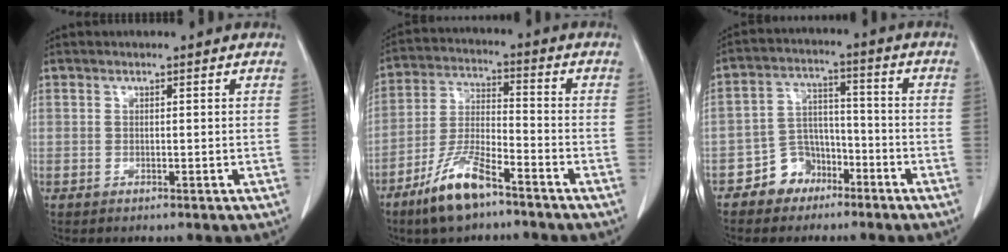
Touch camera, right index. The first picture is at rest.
{"total": 10.3, "force": [-7.1, 2.5, 7.1], "torque": [-0.151, -0.013, -0.136]}
{"total": 6.6, "force": [-4.3, 4.8, 1.5], "torque": [-0.027, 0.020, -0.072]}